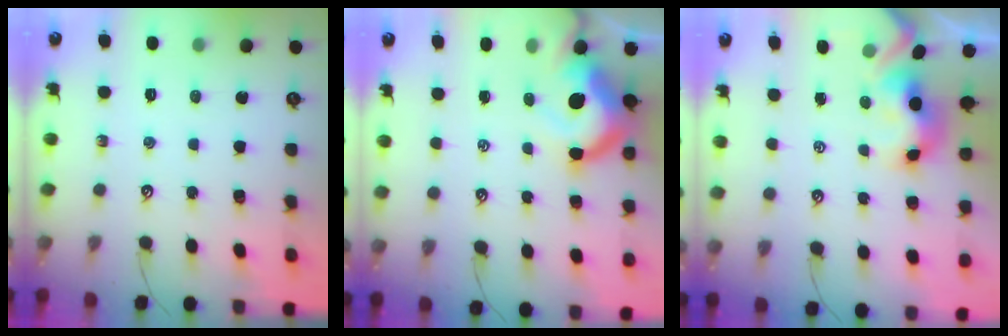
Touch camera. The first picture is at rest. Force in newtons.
{"total": 11.0, "press": 10.9, "slide": 1.6}
{"total": 6.0, "press": 6.0, "slide": 1.1}